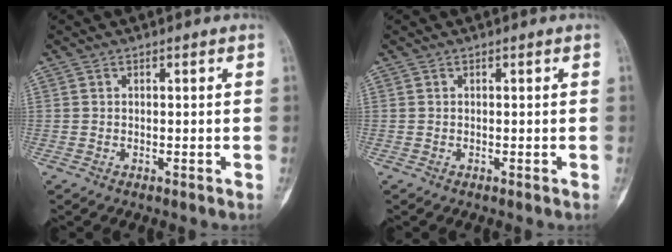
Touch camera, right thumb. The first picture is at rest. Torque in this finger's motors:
{"motor_torque": [0.00, 0.00, 0.00, 0.00, 0.00]}